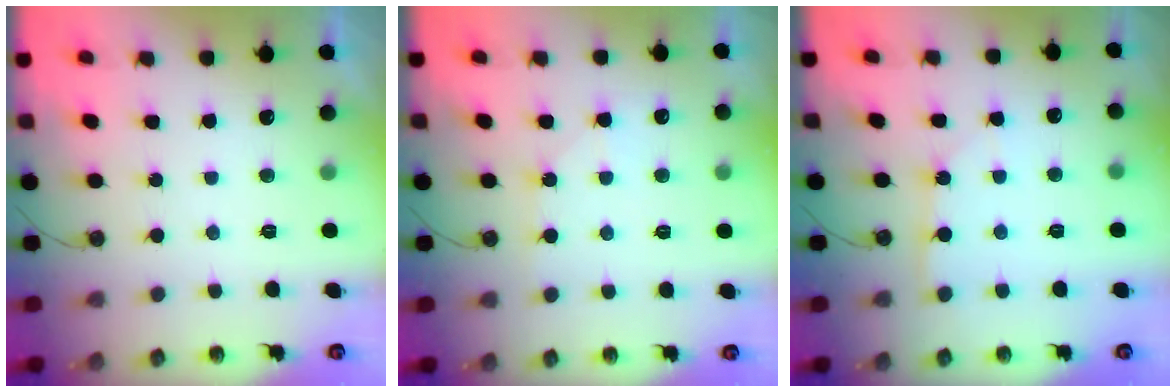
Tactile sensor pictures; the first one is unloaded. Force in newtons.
{"total": 5.8, "press": 5.7, "slide": 0.7}
{"total": 3.8, "press": 3.8, "slide": 0.3}